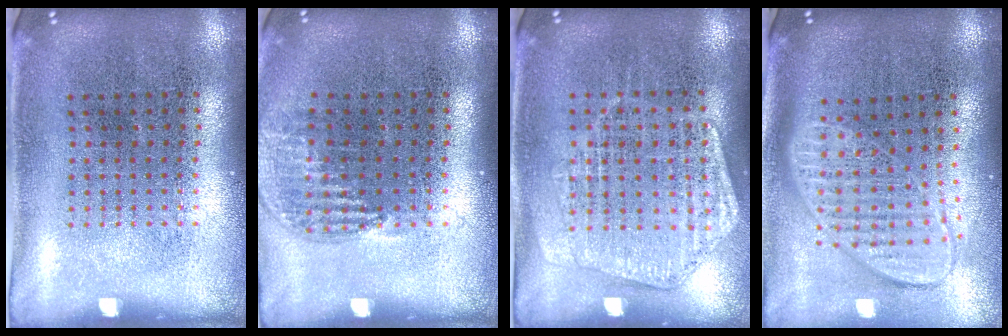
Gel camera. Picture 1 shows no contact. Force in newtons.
{"total": 1.0, "press": 0.9, "slide": 0.5}
{"total": 1.4, "press": 1.4, "slide": 0.4}
{"total": 2.0, "press": 1.5, "slide": 1.2}